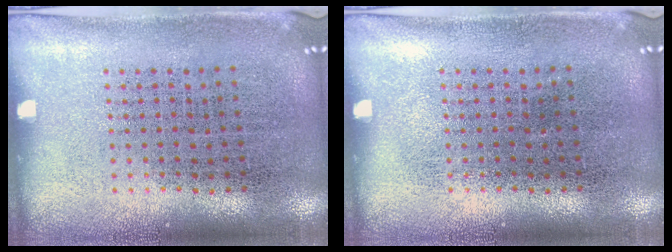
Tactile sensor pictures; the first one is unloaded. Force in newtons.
{"total": 0.0}